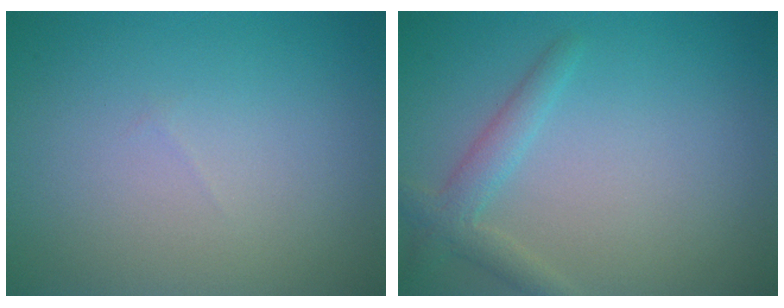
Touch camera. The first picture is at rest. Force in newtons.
{"total": 2.4, "press": 2.3, "slide": 0.1}